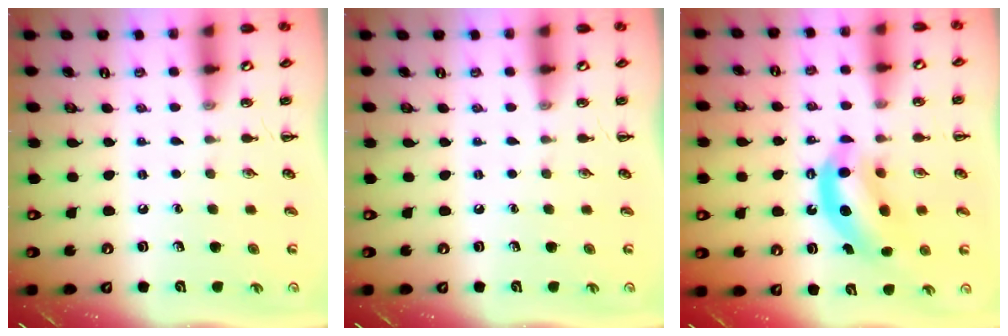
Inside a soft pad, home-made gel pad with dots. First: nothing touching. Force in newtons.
{"total": 0.0}
{"total": 9.6, "press": 9.3, "slide": 2.3}